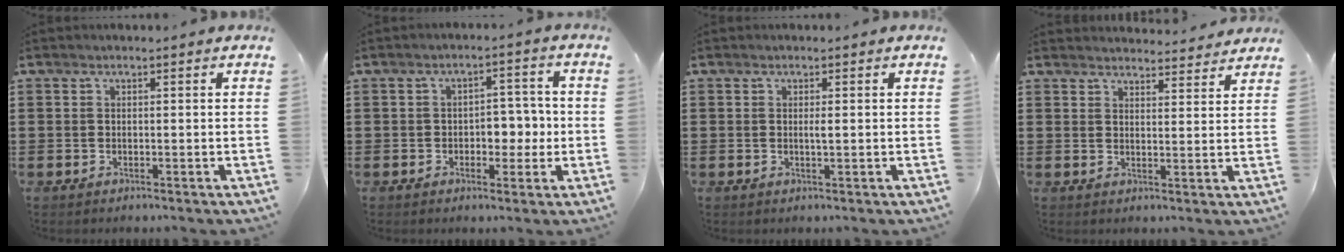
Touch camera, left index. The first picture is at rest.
{"total": 4.6, "force": [-0.8, 3.1, 3.2], "torque": [-0.051, 0.004, -0.024]}
{"total": 1.0, "force": [0.1, 0.1, 1.0], "torque": [-0.021, -0.002, 0.001]}
{"total": 3.5, "force": [3.5, 0.2, 0.2], "torque": [-0.006, -0.018, 0.062]}